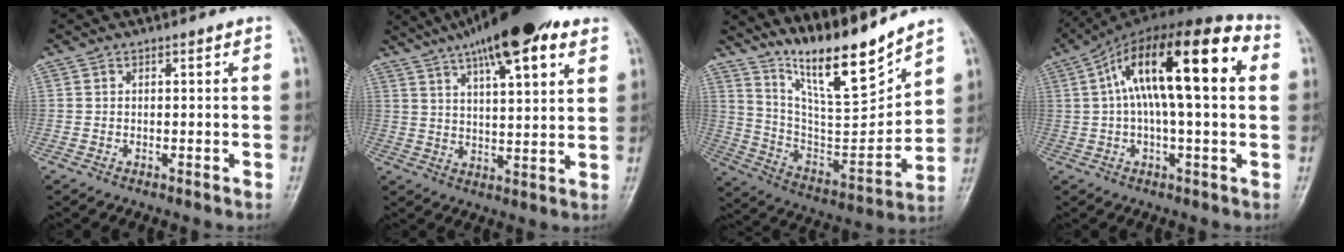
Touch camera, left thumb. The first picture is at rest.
{"total": 18.1, "force": [10.8, 5.2, 13.5], "torque": [-0.197, -0.017, 0.169]}
{"total": 17.5, "force": [14.3, 2.6, 9.9], "torque": [-0.134, -0.095, 0.264]}
{"total": 19.7, "force": [4.0, 6.8, 18.0], "torque": [-0.282, 0.039, 0.051]}